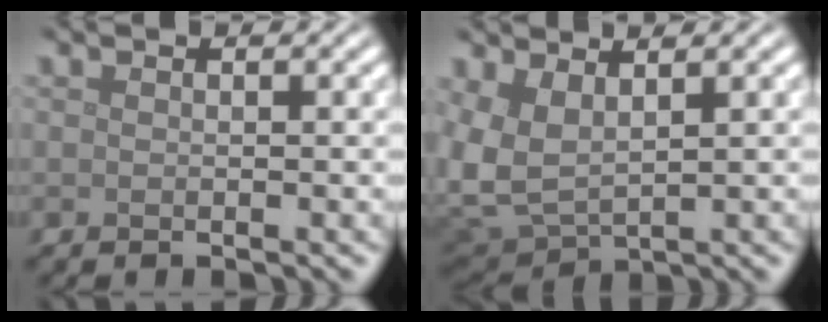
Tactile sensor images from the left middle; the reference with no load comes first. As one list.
[{"total": 5.2, "force": [1.8, 3.0, 3.9], "torque": [-0.109, -0.004, 0.037]}]